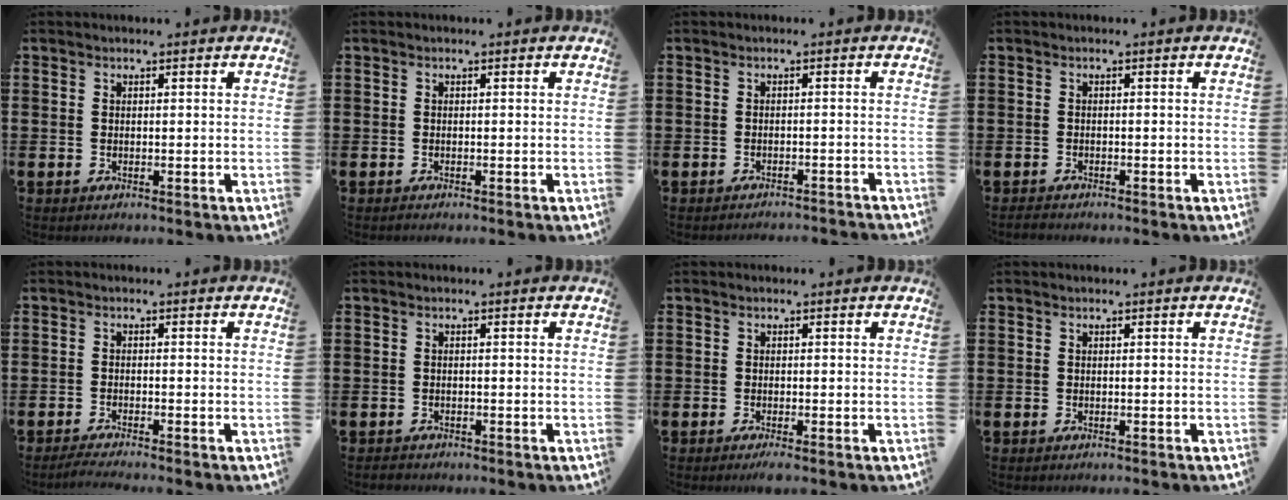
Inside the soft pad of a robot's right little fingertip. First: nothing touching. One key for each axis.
{"total": 0.0}
{"total": 1.0, "fx": -1.0, "fy": -0.2, "fz": -0.1, "tx": 0.000, "ty": 0.003, "tz": -0.021}
{"total": 0.7, "fx": -0.6, "fy": 0.2, "fz": 0.2, "tx": -0.005, "ty": 0.001, "tz": -0.014}
{"total": 1.4, "fx": -1.2, "fy": -0.1, "fz": 0.7, "tx": -0.011, "ty": 0.001, "tz": -0.023}
{"total": 0.5, "fx": -0.5, "fy": 0.2, "fz": 0.0, "tx": -0.003, "ty": 0.001, "tz": -0.012}
{"total": 1.0, "fx": -0.6, "fy": 0.0, "fz": 0.8, "tx": -0.013, "ty": -0.002, "tz": -0.012}
{"total": 0.0}